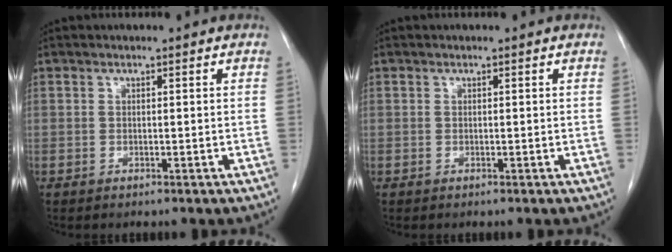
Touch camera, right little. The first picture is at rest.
{"total": 0.0}